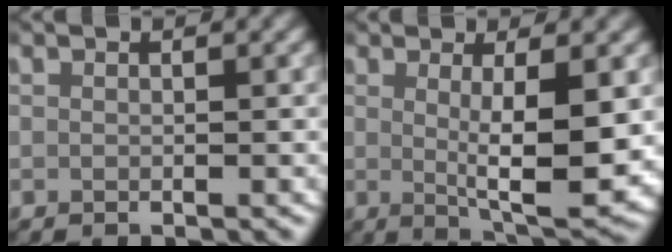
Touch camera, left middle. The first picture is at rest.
{"total": 6.6, "force": [0.8, 1.6, 6.3], "torque": [-0.093, -0.022, 0.025]}